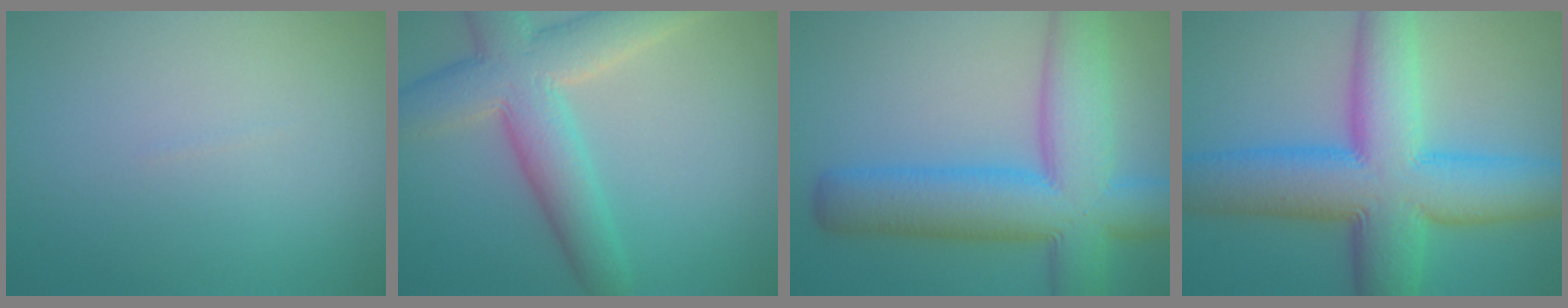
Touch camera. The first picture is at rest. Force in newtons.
{"total": 7.7, "press": 7.7, "slide": 0.5}
{"total": 11.1, "press": 11.1, "slide": 0.3}
{"total": 12.9, "press": 12.9, "slide": 0.3}